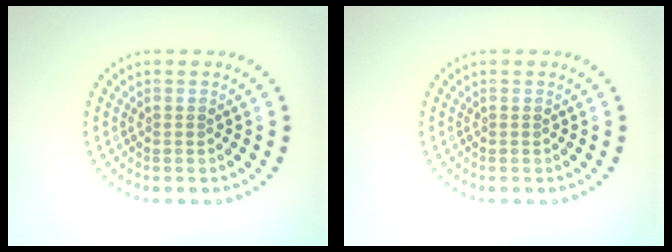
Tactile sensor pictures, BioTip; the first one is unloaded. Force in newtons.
{"total": 0.0}